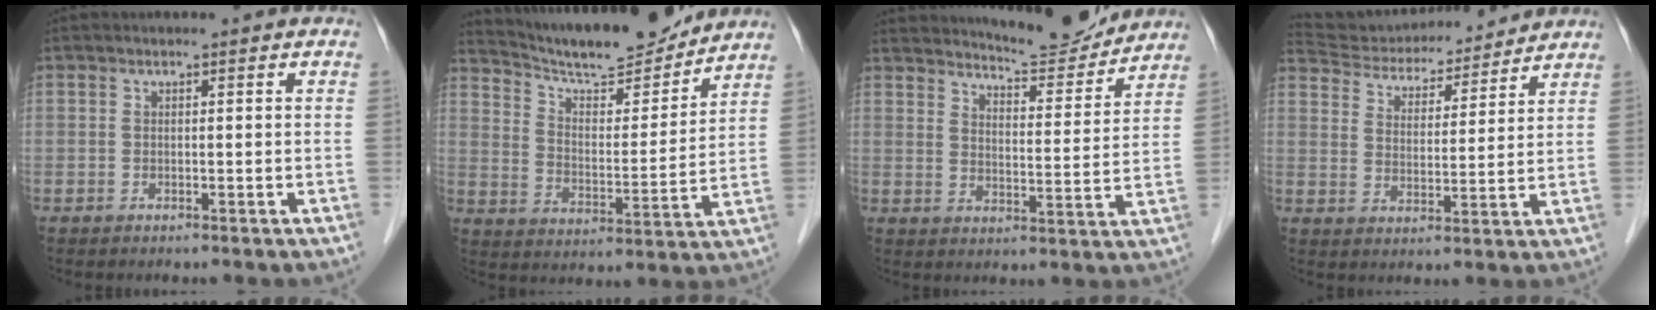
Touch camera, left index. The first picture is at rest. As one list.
[{"total": 16.1, "force": [15.0, 2.0, 5.6], "torque": [-0.096, -0.008, 0.236]}, {"total": 11.0, "force": [10.7, 1.1, 2.4], "torque": [-0.039, -0.009, 0.150]}, {"total": 16.2, "force": [15.4, 3.3, 3.9], "torque": [-0.064, 0.020, 0.236]}]